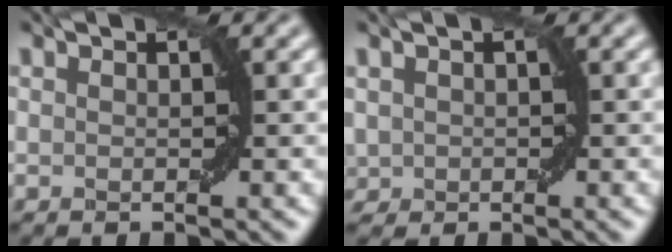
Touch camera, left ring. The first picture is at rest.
{"total": 1.5, "force": [0.0, 1.4, 0.5], "torque": [-0.011, 0.001, 0.000]}